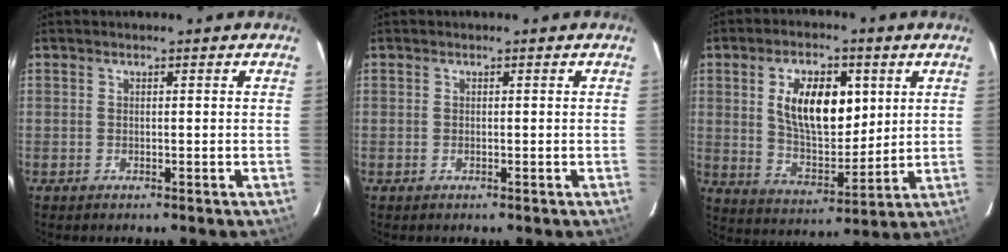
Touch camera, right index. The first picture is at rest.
{"total": 0.0}
{"total": 13.8, "force": [4.0, 7.2, 11.0], "torque": [-0.194, 0.009, 0.080]}